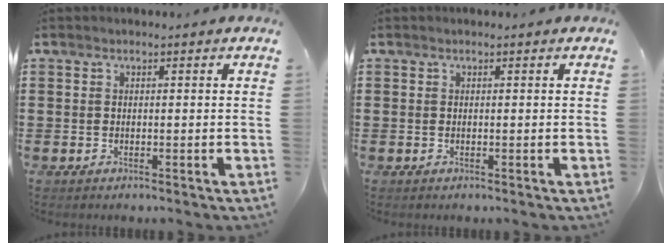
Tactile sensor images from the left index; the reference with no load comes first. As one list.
[{"total": 0.0}]